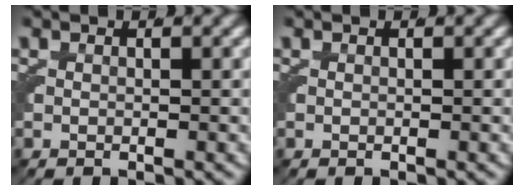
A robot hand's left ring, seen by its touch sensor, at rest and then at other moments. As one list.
[{"total": 0.0}]